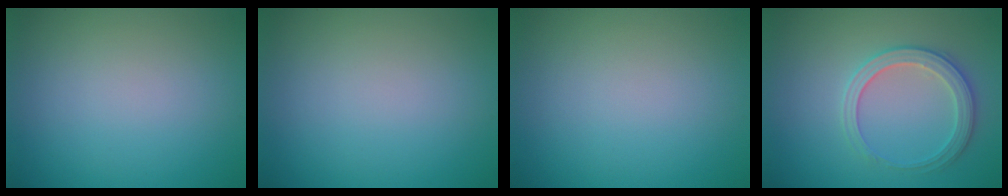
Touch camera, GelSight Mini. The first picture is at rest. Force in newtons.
{"total": 0.0}
{"total": 0.0}
{"total": 3.0, "press": 2.9, "slide": 0.2}